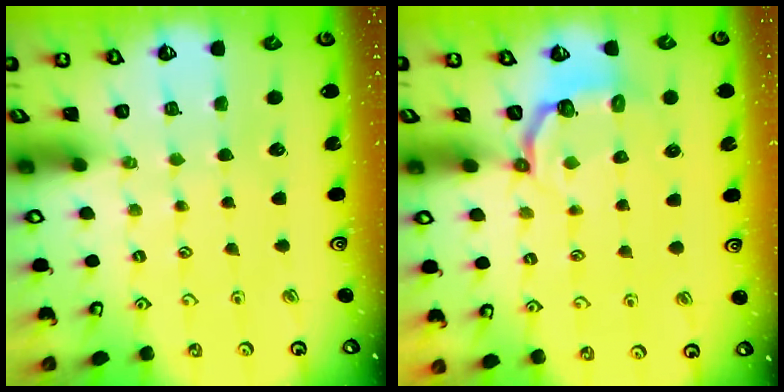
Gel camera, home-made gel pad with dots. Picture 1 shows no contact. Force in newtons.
{"total": 3.3, "press": 1.9, "slide": 2.7}